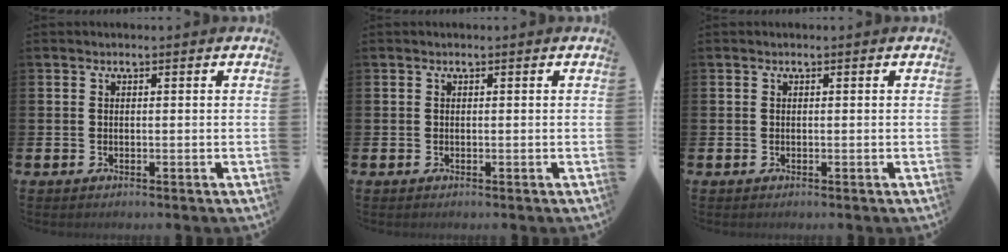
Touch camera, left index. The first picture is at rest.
{"total": 0.0}
{"total": 0.0}